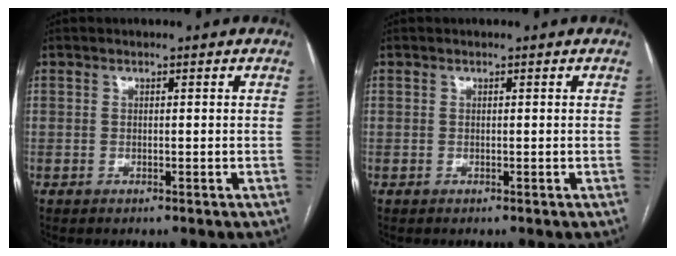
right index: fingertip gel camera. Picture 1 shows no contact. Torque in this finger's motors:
{"motor_torque": [-0.01, -0.01, 0.00, 0.00]}